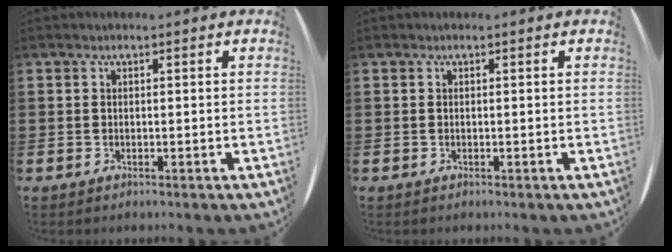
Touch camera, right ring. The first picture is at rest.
{"total": 0.0}